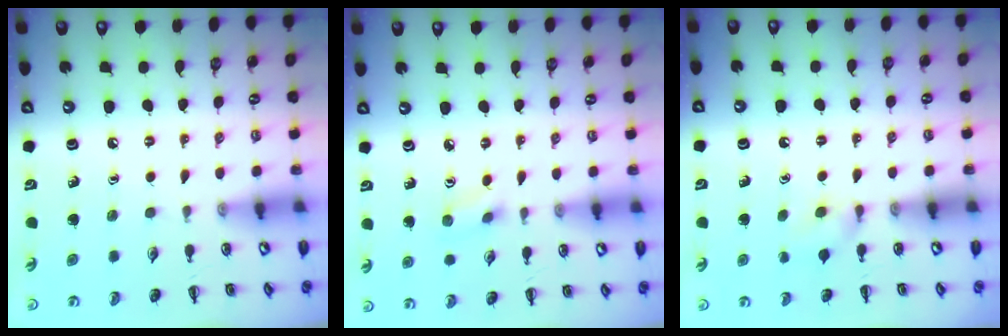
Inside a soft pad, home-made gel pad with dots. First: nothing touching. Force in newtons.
{"total": 3.1, "press": 2.9, "slide": 1.1}
{"total": 3.7, "press": 3.3, "slide": 1.5}